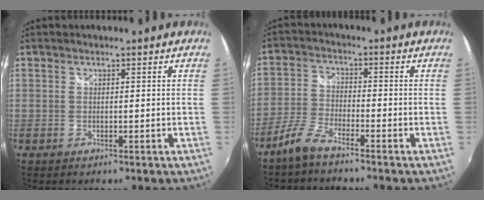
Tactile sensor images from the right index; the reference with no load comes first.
{"total": 5.4, "force": [-4.4, 1.0, 2.9], "torque": [-0.072, 0.001, -0.094]}